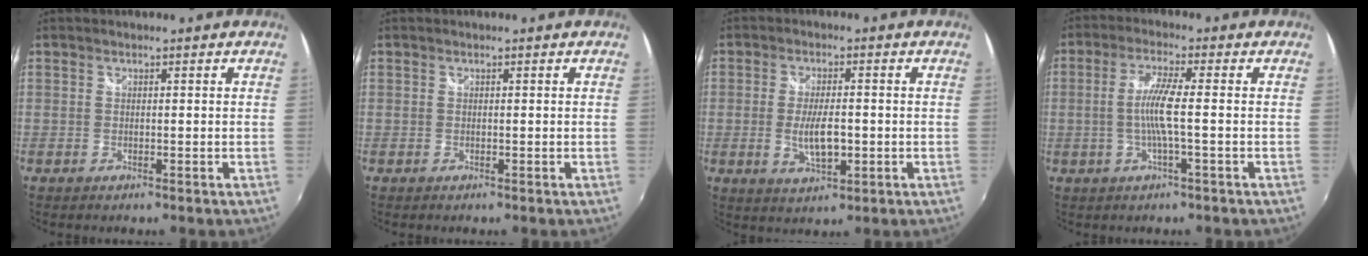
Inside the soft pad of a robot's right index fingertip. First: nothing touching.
{"total": 0.0}
{"total": 6.3, "force": [-1.0, 2.4, 5.7], "torque": [-0.110, -0.010, -0.014]}
{"total": 6.0, "force": [-0.8, -0.2, 6.0], "torque": [-0.123, -0.001, -0.016]}